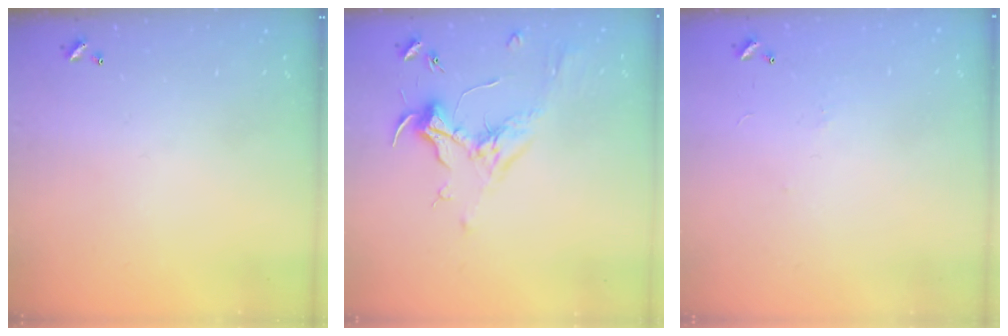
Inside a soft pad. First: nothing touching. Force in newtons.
{"total": 2.0, "press": 1.9, "slide": 0.6}
{"total": 7.1, "press": 7.0, "slide": 0.7}